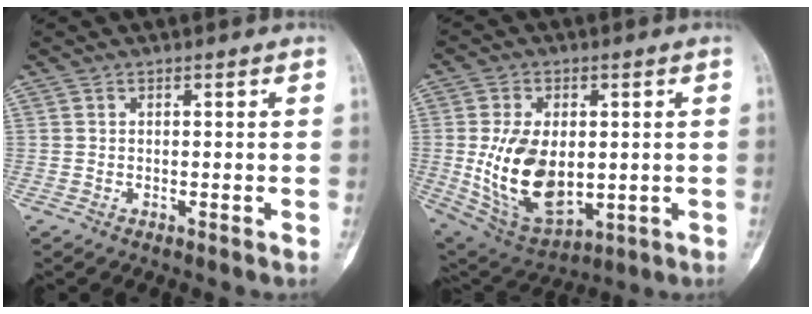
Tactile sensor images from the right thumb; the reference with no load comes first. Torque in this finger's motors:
{"motor_torque": [2.09, 1.85, 1.22, -0.95, 0.37]}